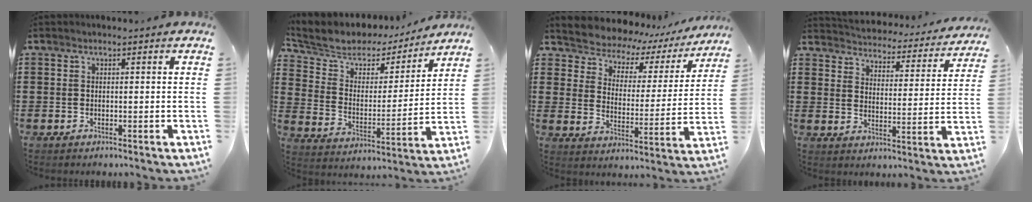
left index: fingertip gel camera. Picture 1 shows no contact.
{"total": 6.0, "force": [5.2, 2.7, 1.4], "torque": [-0.062, -0.033, 0.086]}
{"total": 3.8, "force": [3.5, 1.6, 0.2], "torque": [-0.033, -0.034, 0.051]}
{"total": 3.6, "force": [3.6, 0.0, 0.0], "torque": [-0.024, -0.035, 0.055]}